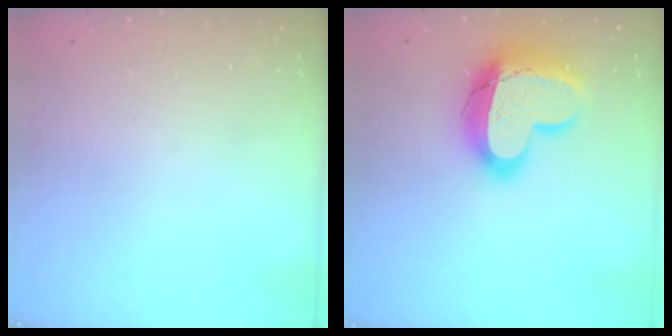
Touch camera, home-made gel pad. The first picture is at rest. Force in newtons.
{"total": 20.3, "press": 20.3, "slide": 1.5}